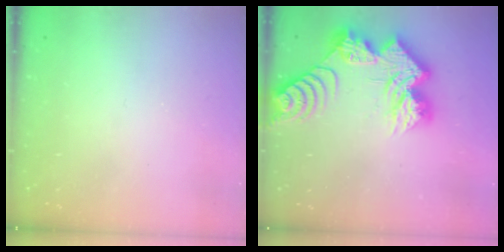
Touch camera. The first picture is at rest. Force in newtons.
{"total": 19.6, "press": 19.6, "slide": 1.4}